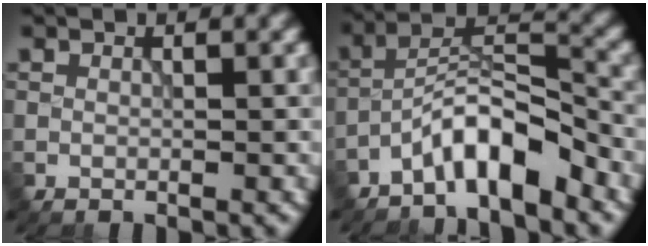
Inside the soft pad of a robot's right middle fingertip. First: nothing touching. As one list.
[{"total": 6.1, "force": [-4.3, 1.6, 4.0], "torque": [-0.066, 0.015, -0.085]}]